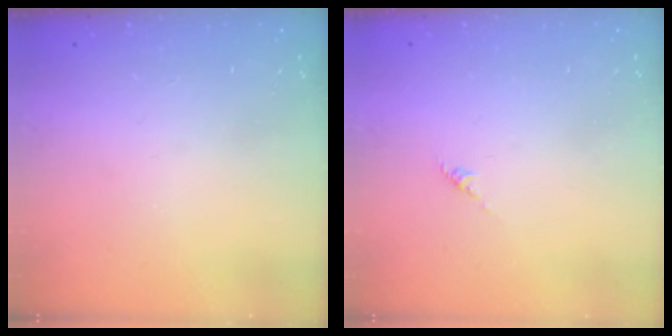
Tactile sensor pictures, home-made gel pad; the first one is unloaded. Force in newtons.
{"total": 0.0}